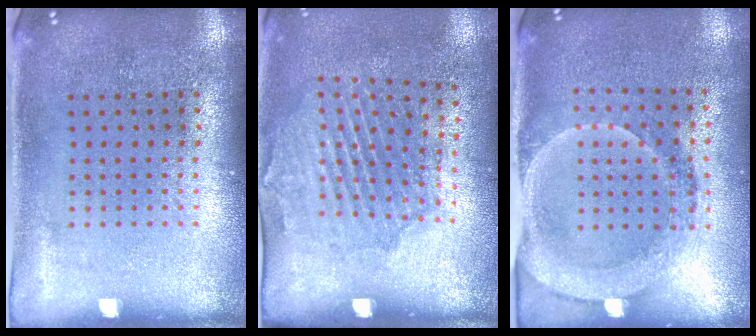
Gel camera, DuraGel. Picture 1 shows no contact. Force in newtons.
{"total": 1.8, "press": 1.5, "slide": 0.9}
{"total": 1.8, "press": 1.7, "slide": 0.7}